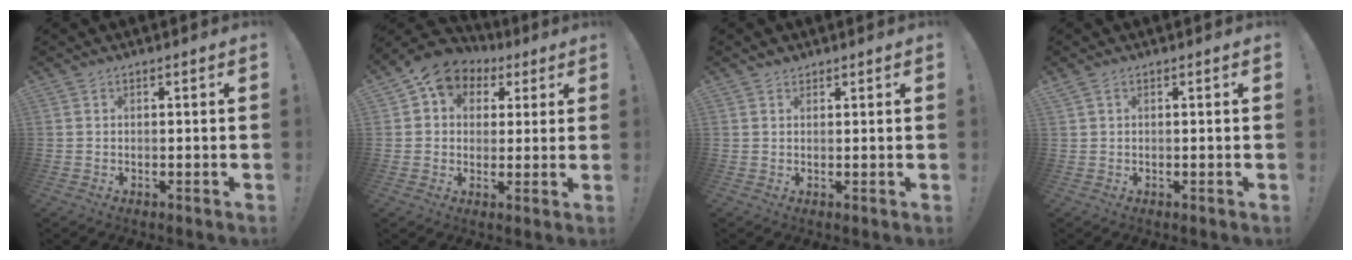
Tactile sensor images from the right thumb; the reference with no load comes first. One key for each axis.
{"total": 8.8, "fx": 3.8, "fy": 7.4, "fz": 3.0, "tx": -0.051, "ty": -0.015, "tz": 0.076}
{"total": 1.5, "fx": 1.4, "fy": 0.7, "fz": 0.2, "tx": 0.010, "ty": -0.009, "tz": 0.024}
{"total": 1.1, "fx": 0.6, "fy": 0.6, "fz": 0.8, "tx": -0.011, "ty": 0.000, "tz": 0.010}